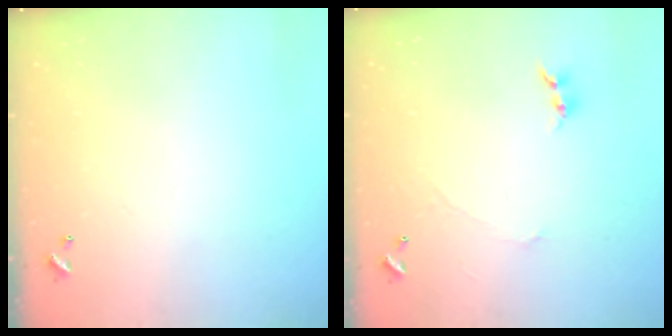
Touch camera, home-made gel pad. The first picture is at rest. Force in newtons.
{"total": 0.0}